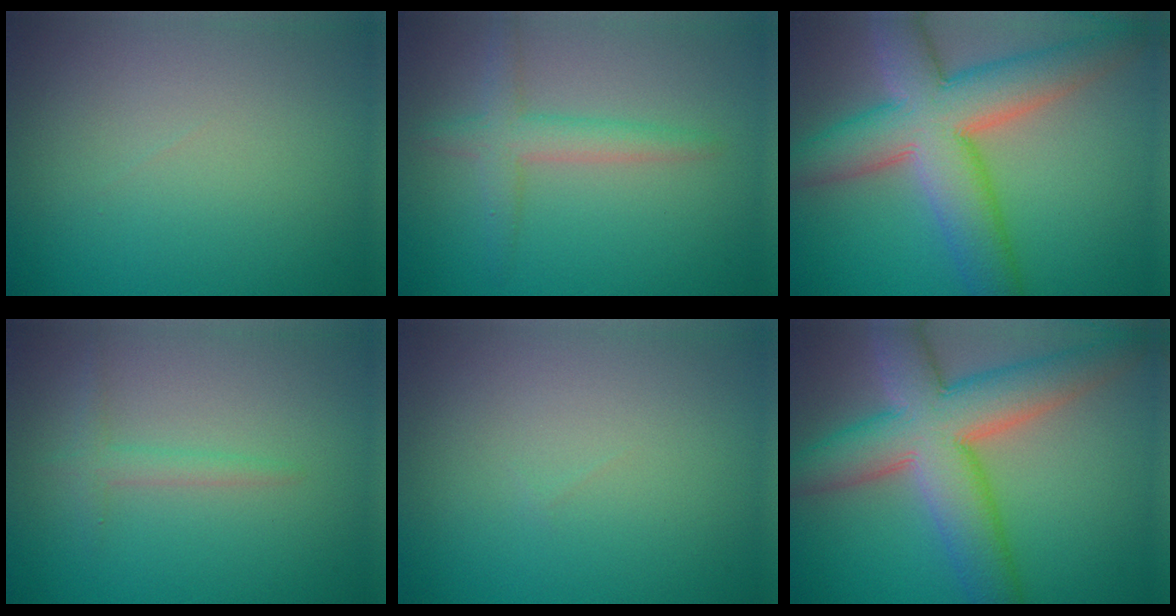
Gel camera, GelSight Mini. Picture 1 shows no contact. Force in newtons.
{"total": 2.9, "press": 2.9, "slide": 0.2}
{"total": 10.4, "press": 10.4, "slide": 0.6}
{"total": 1.5, "press": 1.5, "slide": 0.1}
{"total": 0.0}
{"total": 10.4, "press": 10.4, "slide": 0.6}